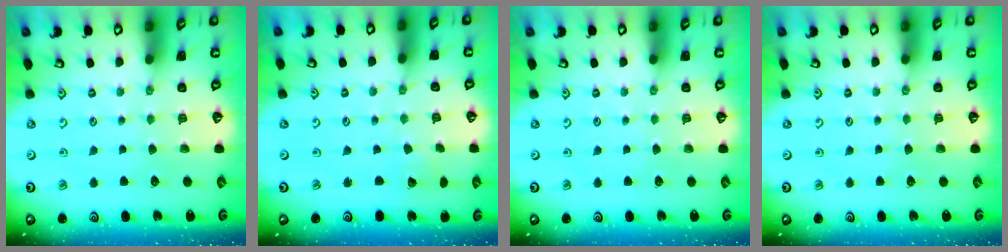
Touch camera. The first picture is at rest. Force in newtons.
{"total": 2.9, "press": 2.9, "slide": 0.2}
{"total": 0.0}
{"total": 0.0}